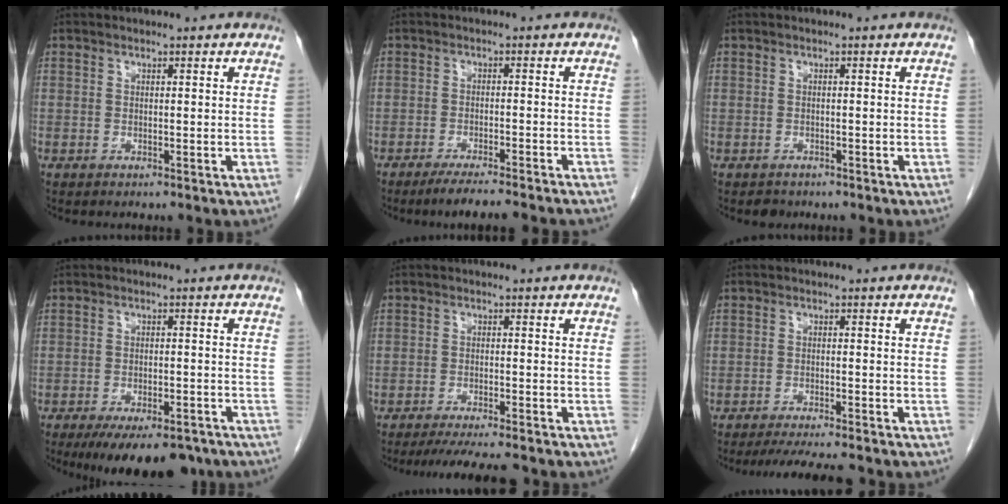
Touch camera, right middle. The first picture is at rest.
{"total": 8.9, "force": [-7.7, -0.1, 4.4], "torque": [-0.049, -0.019, -0.114]}
{"total": 1.2, "force": [-1.0, 0.7, 0.1], "torque": [-0.007, 0.000, -0.013]}
{"total": 12.5, "force": [-9.8, 4.1, 6.5], "torque": [-0.093, -0.012, -0.135]}
{"total": 9.7, "force": [-8.5, 0.5, 4.5], "torque": [-0.057, -0.019, -0.123]}
{"total": 8.7, "force": [-7.8, 0.5, 3.9], "torque": [-0.053, -0.017, -0.113]}